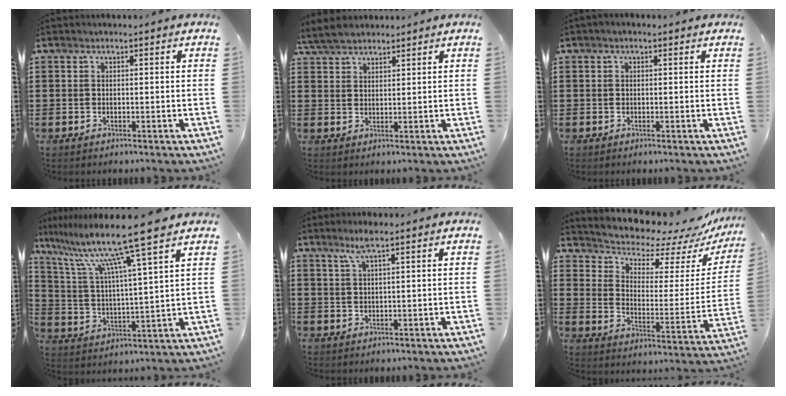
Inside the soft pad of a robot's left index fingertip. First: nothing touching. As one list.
[{"total": 4.1, "force": [3.6, 1.3, 1.4], "torque": [-0.039, 0.002, 0.069]}, {"total": 0.5, "force": [0.0, 0.2, 0.4], "torque": [-0.008, 0.002, 0.000]}, {"total": 12.6, "force": [9.6, -0.5, 8.1], "torque": [-0.182, -0.050, 0.152]}, {"total": 3.2, "force": [1.9, 0.2, 2.6], "torque": [-0.056, 0.003, 0.033]}, {"total": 6.3, "force": [6.0, 1.6, 1.1], "torque": [-0.051, -0.055, 0.101]}]